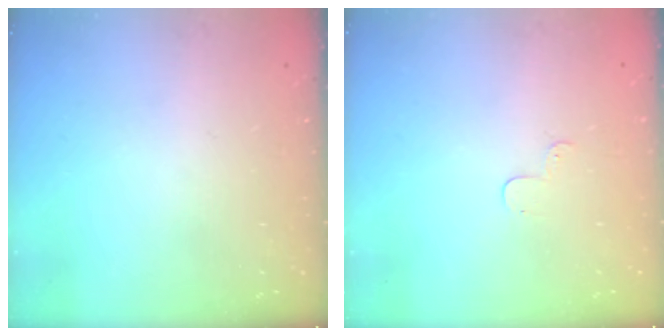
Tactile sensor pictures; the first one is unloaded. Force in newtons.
{"total": 2.9, "press": 2.8, "slide": 0.3}